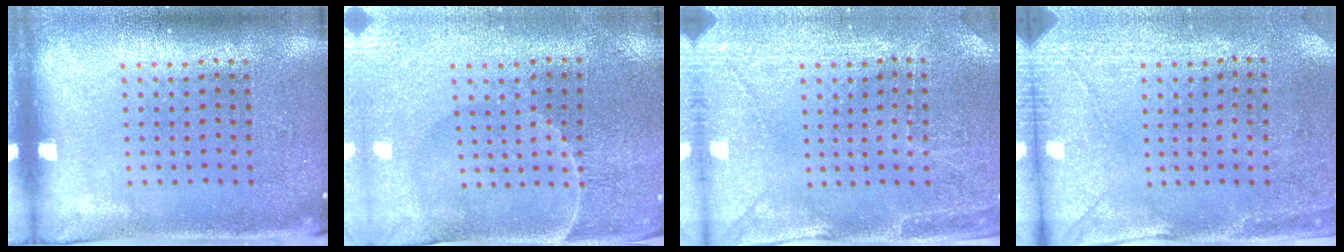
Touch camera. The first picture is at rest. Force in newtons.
{"total": 0.9, "press": 0.8, "slide": 0.3}
{"total": 2.9, "press": 2.8, "slide": 0.5}
{"total": 2.9, "press": 2.3, "slide": 1.8}